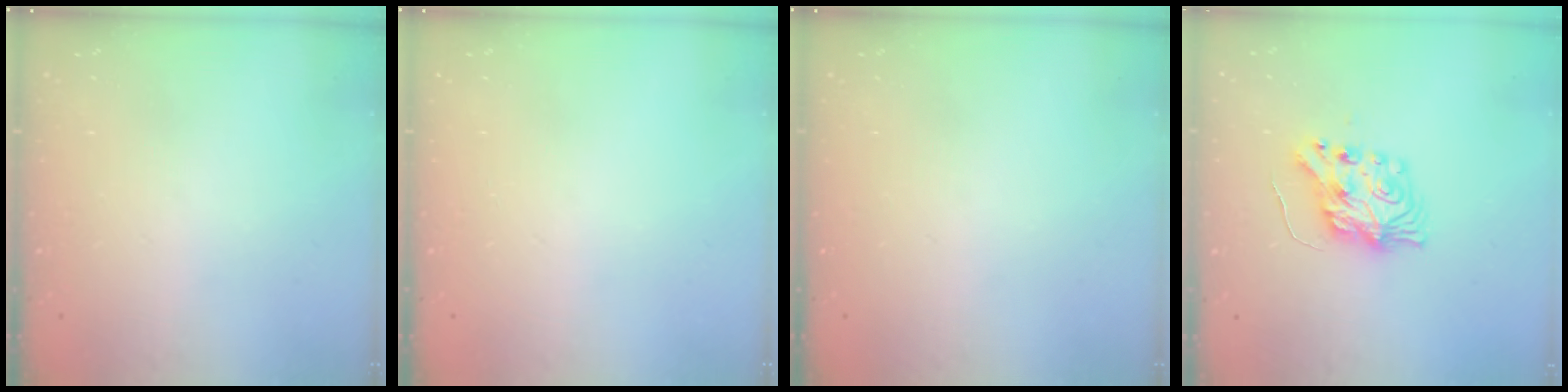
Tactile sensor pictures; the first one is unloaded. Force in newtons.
{"total": 0.0}
{"total": 0.0}
{"total": 8.7, "press": 8.6, "slide": 0.4}